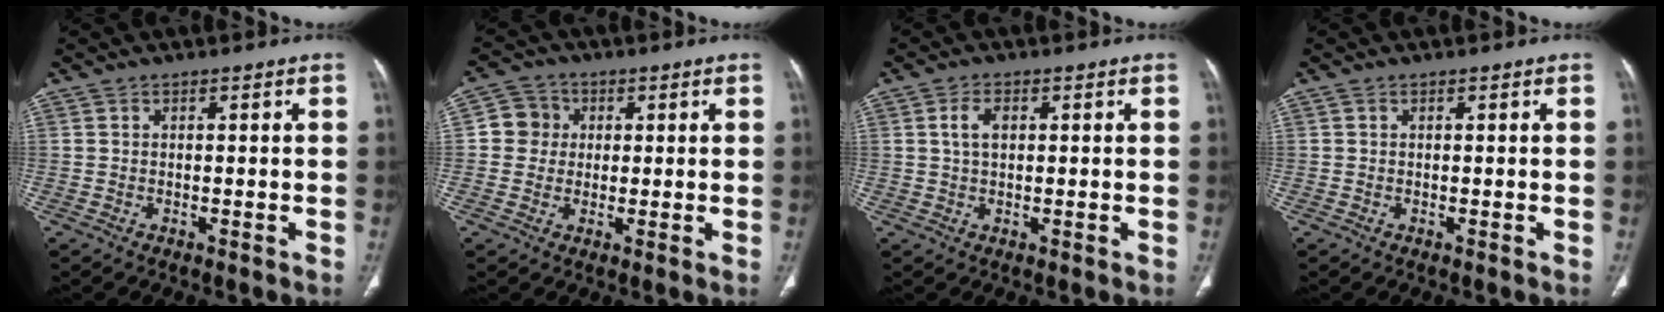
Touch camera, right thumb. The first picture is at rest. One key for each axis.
{"total": 5.6, "fx": 0.8, "fy": 5.4, "fz": 1.4, "tx": 0.001, "ty": 0.007, "tz": 0.006}
{"total": 3.2, "fx": 0.7, "fy": 1.9, "fz": 2.5, "tx": -0.050, "ty": 0.004, "tz": 0.013}
{"total": 0.0}